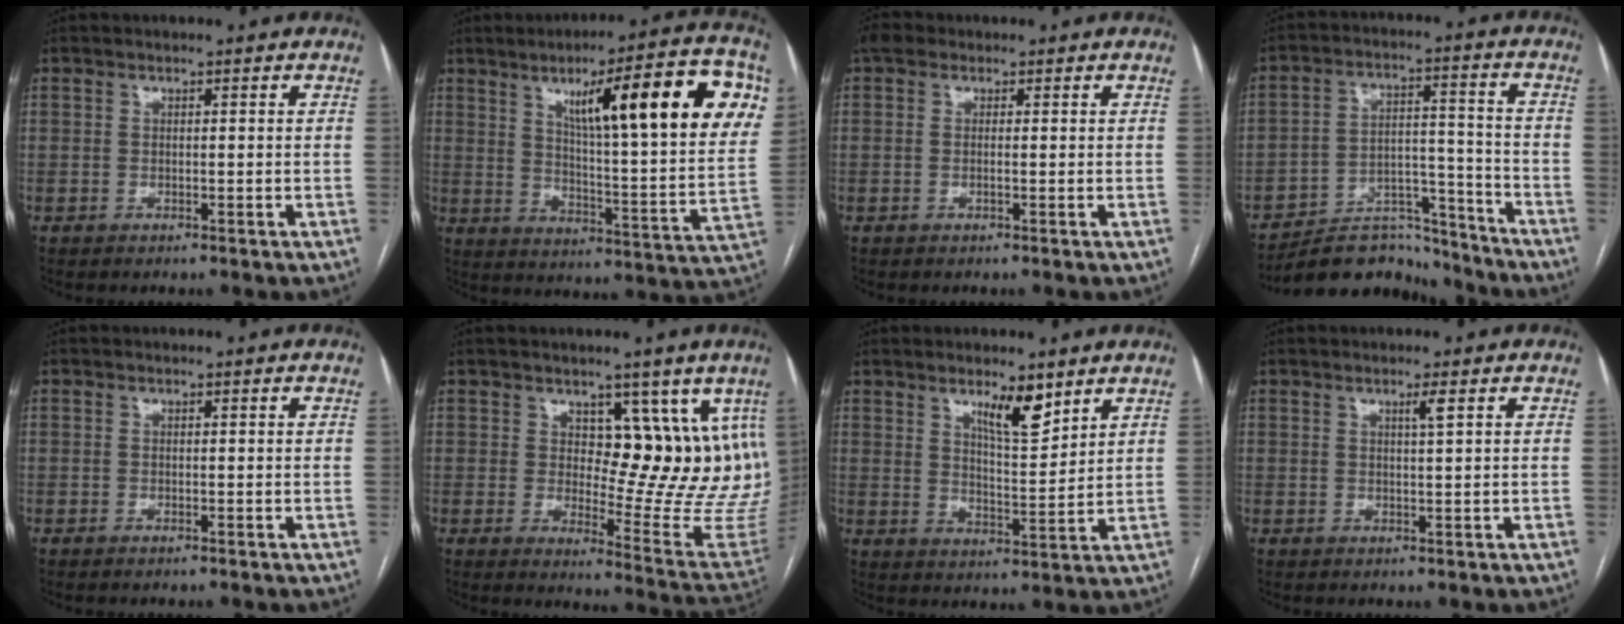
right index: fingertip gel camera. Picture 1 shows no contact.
{"total": 24.8, "force": [9.9, 2.9, 22.6], "torque": [-0.284, 0.023, 0.141]}
{"total": 2.3, "force": [0.7, 1.3, 1.8], "torque": [-0.045, 0.011, 0.010]}
{"total": 12.3, "force": [-11.8, 3.4, 0.5], "torque": [0.009, 0.049, -0.189]}
{"total": 0.0}
{"total": 14.2, "force": [7.7, 6.0, 10.3], "torque": [-0.110, -0.019, 0.105]}
{"total": 6.6, "force": [4.6, 1.3, 4.6], "torque": [-0.081, -0.007, 0.079]}
{"total": 1.5, "force": [0.8, -0.5, 1.1], "torque": [-0.022, -0.005, 0.015]}